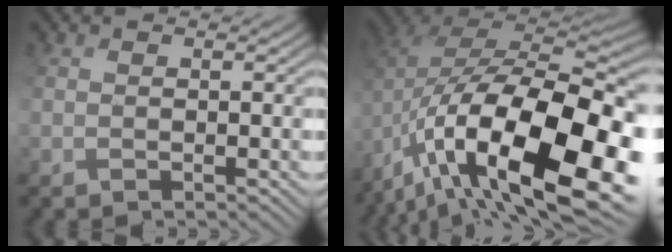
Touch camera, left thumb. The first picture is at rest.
{"total": 19.4, "force": [-9.4, 9.2, 14.3], "torque": [-0.271, -0.023, -0.133]}